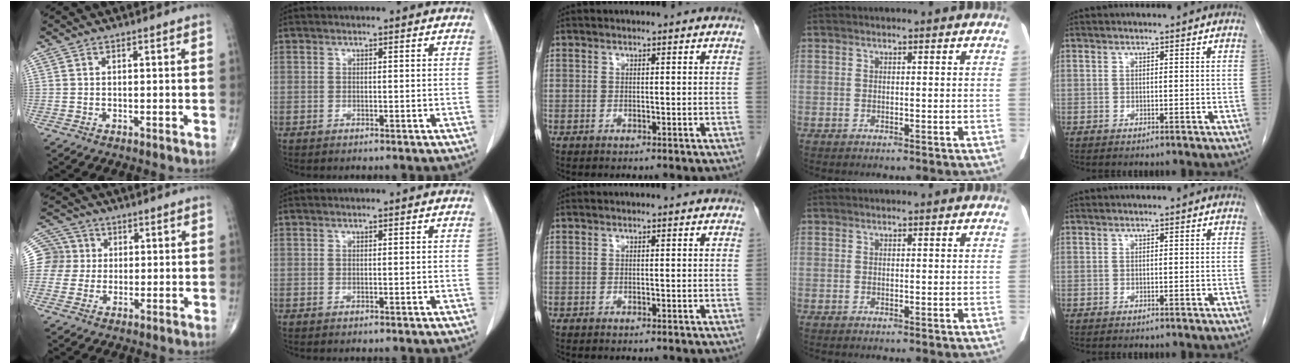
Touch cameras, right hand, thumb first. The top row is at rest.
{"thumb": {"total": 8.2, "force": [0.9, 8.1, 1.1], "torque": [-0.007, 0.021, 0.012]}}